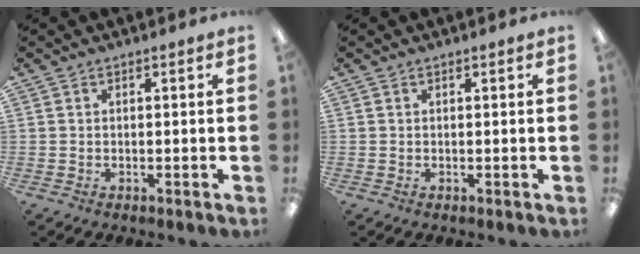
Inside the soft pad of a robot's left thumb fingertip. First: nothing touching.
{"total": 0.0}